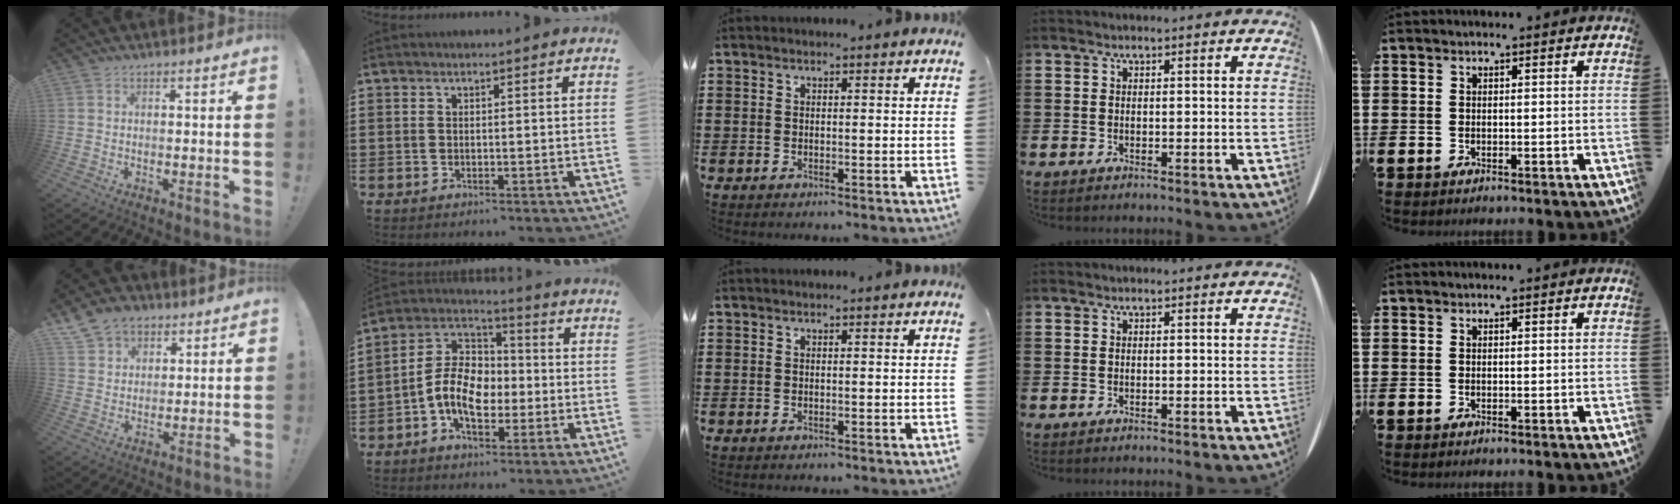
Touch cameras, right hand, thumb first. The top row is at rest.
{"thumb": {"total": 9.6, "force": [6.0, 7.0, 2.8], "torque": [-0.045, -0.032, 0.118]}, "index": {"total": 10.0, "force": [-2.6, 6.3, 7.3], "torque": [-0.174, 0.005, -0.054]}}